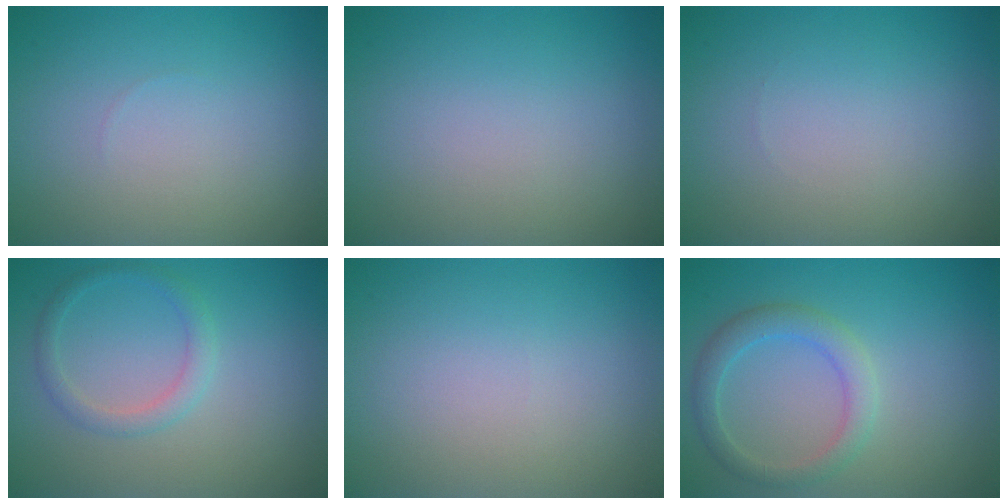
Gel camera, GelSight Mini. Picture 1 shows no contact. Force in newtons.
{"total": 0.0}
{"total": 0.0}
{"total": 1.9, "press": 1.9, "slide": 0.1}
{"total": 0.0}
{"total": 2.9, "press": 2.9, "slide": 0.1}